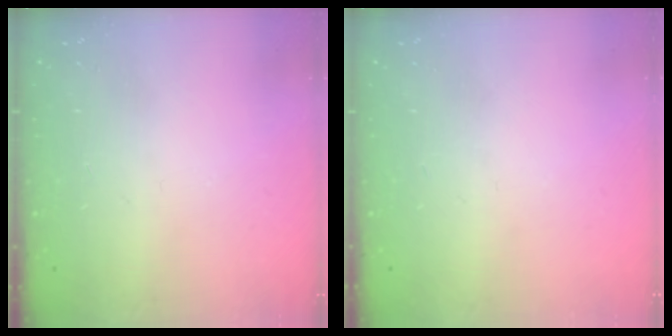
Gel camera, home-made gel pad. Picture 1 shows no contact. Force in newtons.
{"total": 0.0}